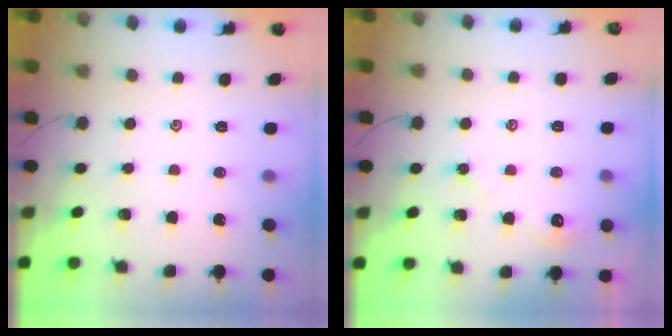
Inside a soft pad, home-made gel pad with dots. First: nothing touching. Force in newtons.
{"total": 3.5, "press": 3.5, "slide": 0.5}